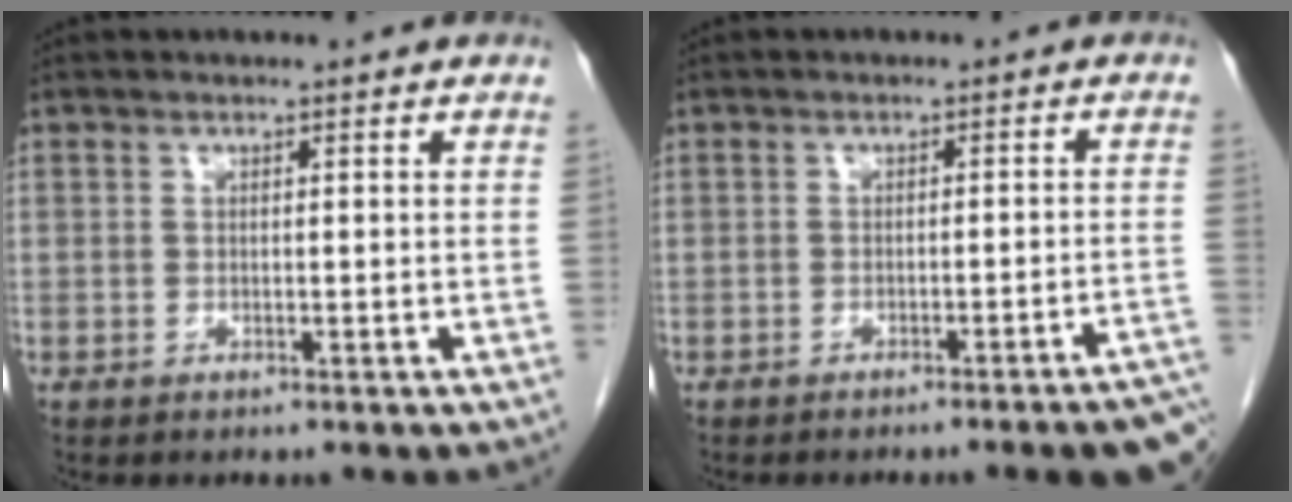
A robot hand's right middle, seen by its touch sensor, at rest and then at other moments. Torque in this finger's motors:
{"motor_torque": [1.23, -0.91, 0.09, 0.05]}